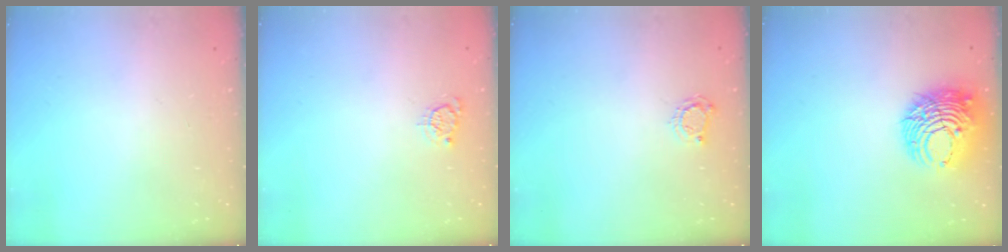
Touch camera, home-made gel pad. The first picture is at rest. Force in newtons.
{"total": 3.3, "press": 3.3, "slide": 0.4}
{"total": 4.2, "press": 4.1, "slide": 0.5}
{"total": 10.9, "press": 10.8, "slide": 1.1}